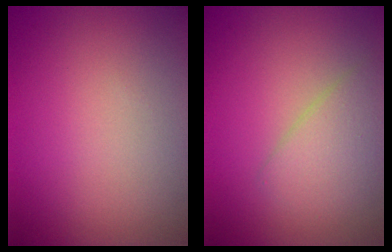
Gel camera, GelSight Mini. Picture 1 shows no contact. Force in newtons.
{"total": 2.6, "press": 2.6, "slide": 0.1}